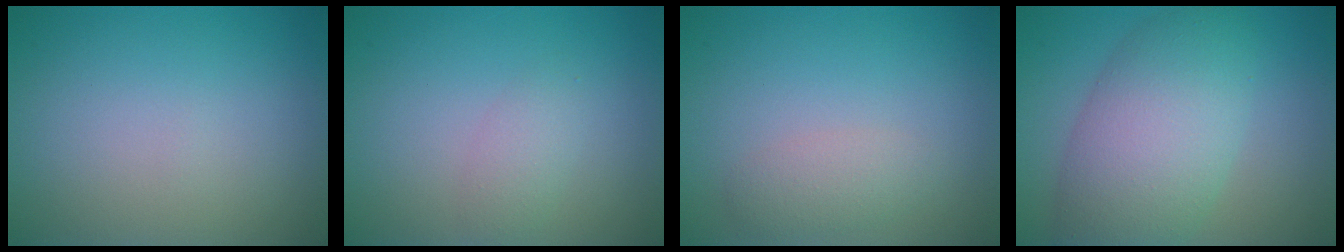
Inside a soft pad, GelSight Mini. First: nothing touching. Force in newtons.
{"total": 1.6, "press": 1.6, "slide": 0.0}
{"total": 1.7, "press": 1.7, "slide": 0.1}
{"total": 8.2, "press": 8.2, "slide": 0.3}